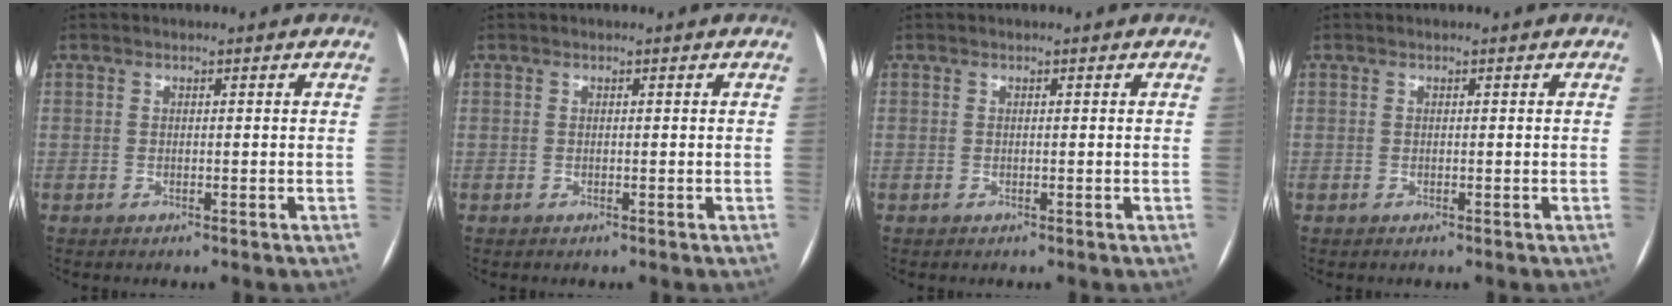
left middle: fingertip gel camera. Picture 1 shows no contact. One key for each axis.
{"total": 0.0}
{"total": 0.0}
{"total": 0.0}